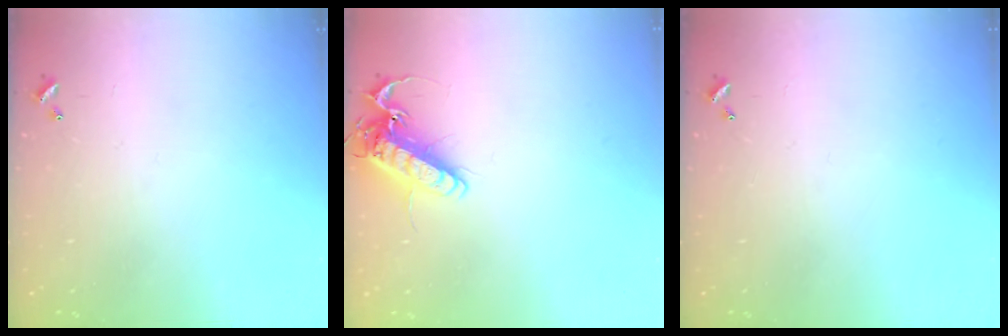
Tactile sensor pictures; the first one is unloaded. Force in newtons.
{"total": 14.8, "press": 14.6, "slide": 2.4}
{"total": 0.0}